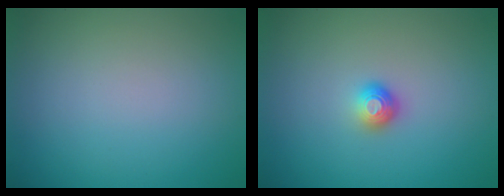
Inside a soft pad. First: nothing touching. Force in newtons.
{"total": 1.5, "press": 1.1, "slide": 1.0}